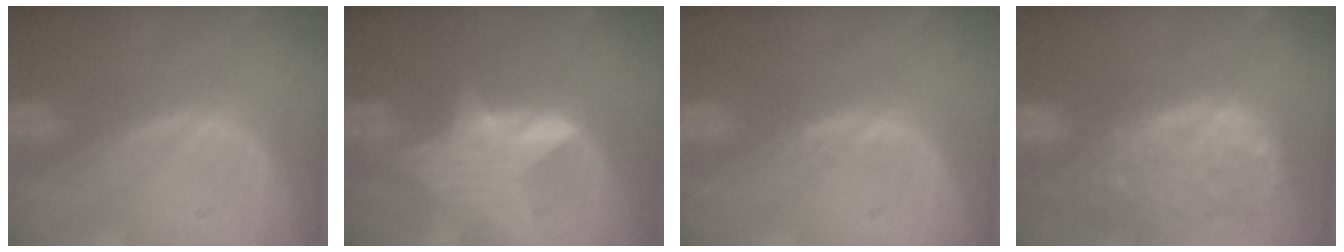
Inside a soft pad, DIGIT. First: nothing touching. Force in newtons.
{"total": 6.1, "press": 5.7, "slide": 2.2}
{"total": 0.7, "press": 0.7, "slide": 0.1}
{"total": 14.3, "press": 11.7, "slide": 8.1}